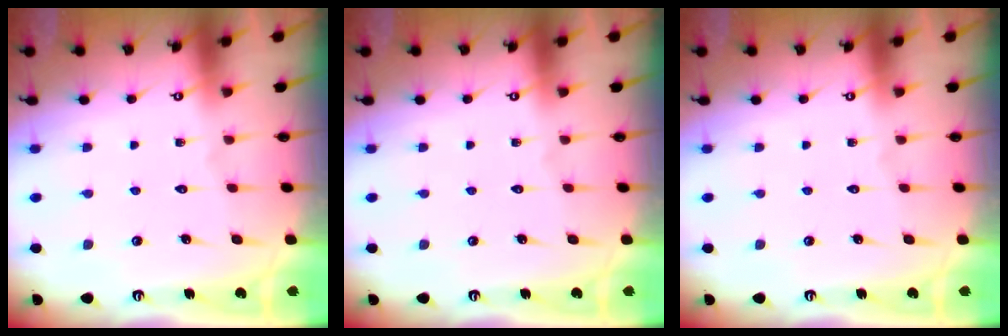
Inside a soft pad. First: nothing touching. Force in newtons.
{"total": 0.0}
{"total": 0.0}